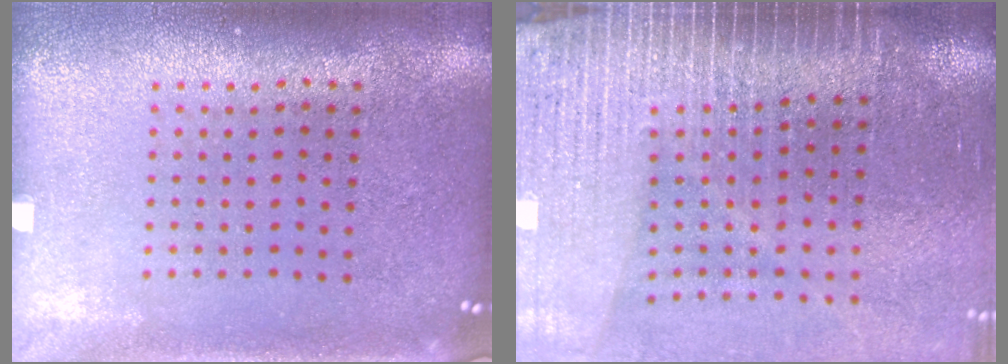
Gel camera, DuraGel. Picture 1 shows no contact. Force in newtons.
{"total": 4.0, "press": 3.4, "slide": 2.0}